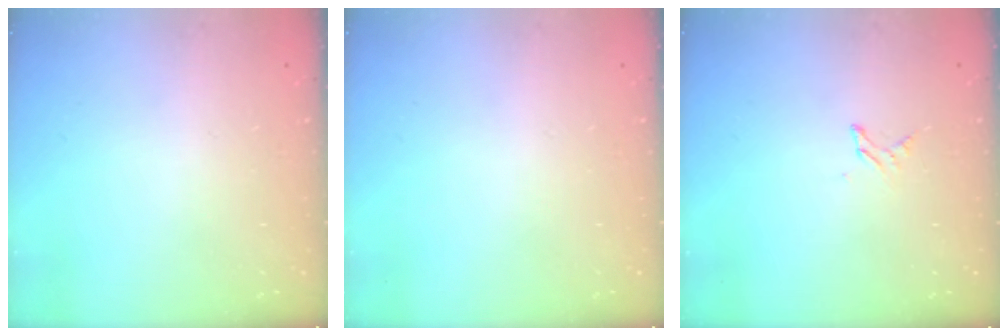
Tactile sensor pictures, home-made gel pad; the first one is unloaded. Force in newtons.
{"total": 0.0}
{"total": 2.9, "press": 2.9, "slide": 0.3}